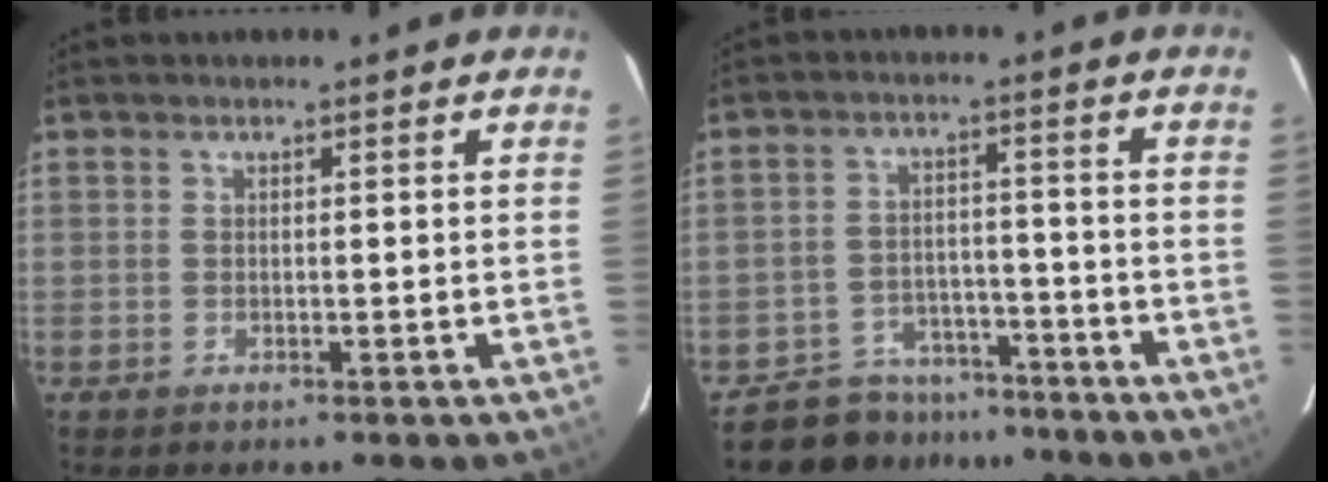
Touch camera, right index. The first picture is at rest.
{"total": 9.8, "force": [-8.4, 5.0, 1.3], "torque": [-0.043, 0.020, -0.118]}